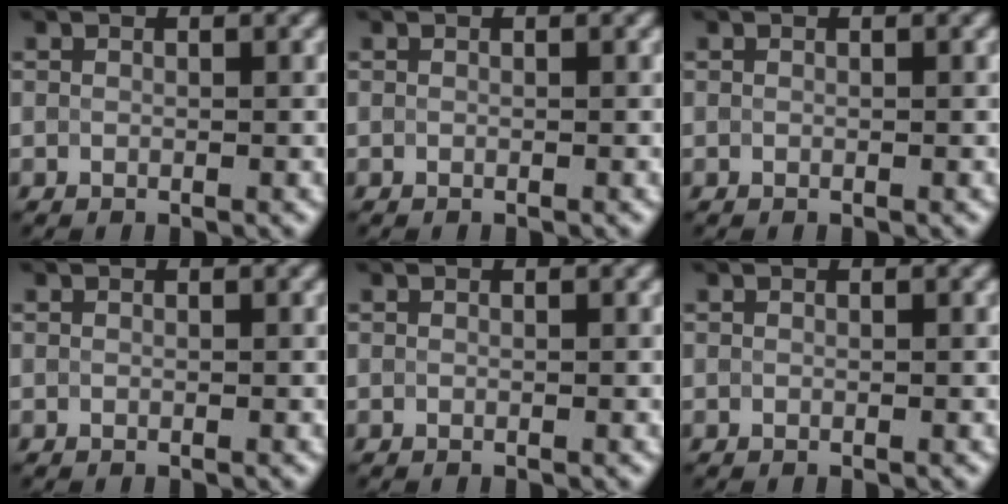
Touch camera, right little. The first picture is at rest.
{"total": 0.0}
{"total": 0.0}
{"total": 0.0}
{"total": 0.0}
{"total": 0.0}